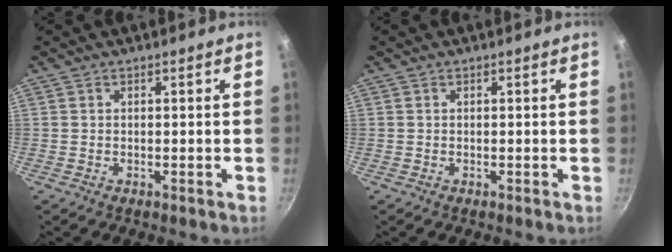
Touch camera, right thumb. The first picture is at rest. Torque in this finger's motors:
{"motor_torque": [-0.01, 0.01, 0.00, 0.00, 0.00]}